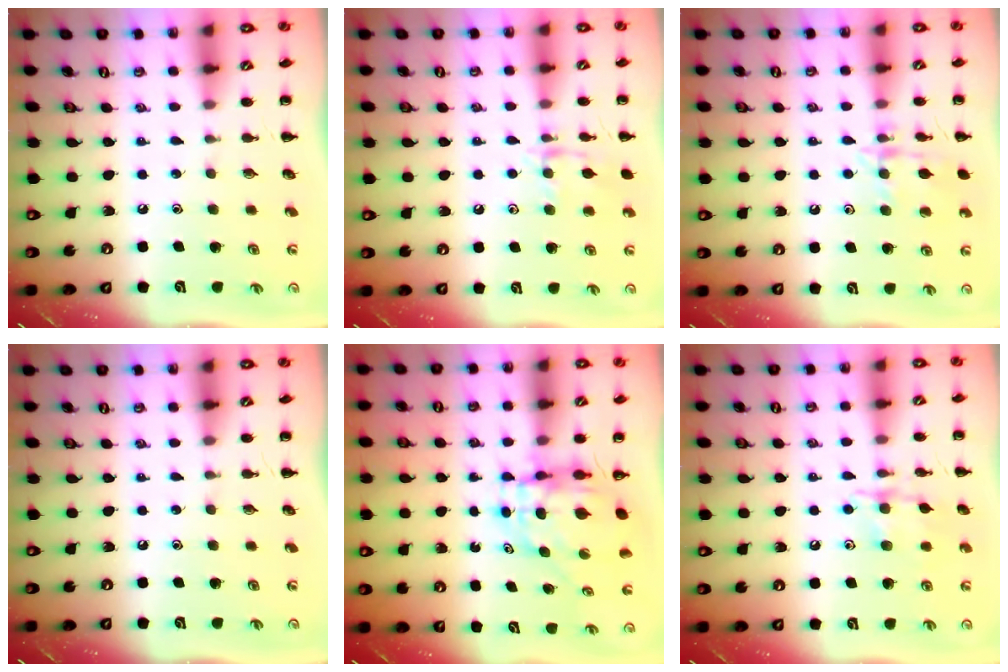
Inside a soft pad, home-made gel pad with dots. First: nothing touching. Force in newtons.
{"total": 10.3, "press": 10.3, "slide": 0.9}
{"total": 12.2, "press": 12.1, "slide": 0.8}
{"total": 0.0}
{"total": 5.9, "press": 5.9, "slide": 0.7}
{"total": 10.9, "press": 10.8, "slide": 0.6}